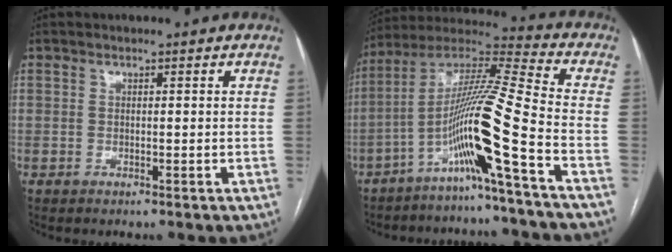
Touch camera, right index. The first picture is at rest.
{"total": 14.7, "force": [-6.3, -2.1, 13.1], "torque": [-0.256, 0.002, -0.126]}